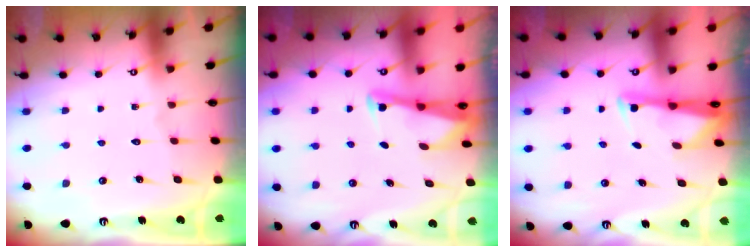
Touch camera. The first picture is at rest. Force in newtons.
{"total": 2.5, "press": 2.5, "slide": 0.1}
{"total": 2.5, "press": 2.5, "slide": 0.4}